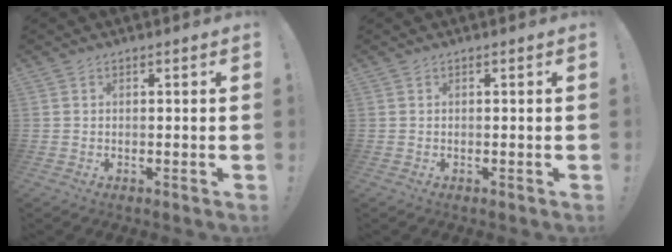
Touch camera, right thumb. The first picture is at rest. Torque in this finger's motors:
{"motor_torque": [0.00, 0.00, 0.01, 0.01, 0.00]}